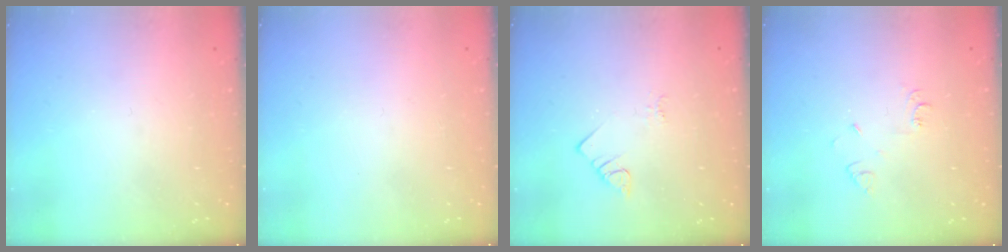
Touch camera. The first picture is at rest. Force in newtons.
{"total": 1.6, "press": 1.6, "slide": 0.1}
{"total": 2.3, "press": 2.3, "slide": 0.4}
{"total": 4.9, "press": 4.8, "slide": 0.7}